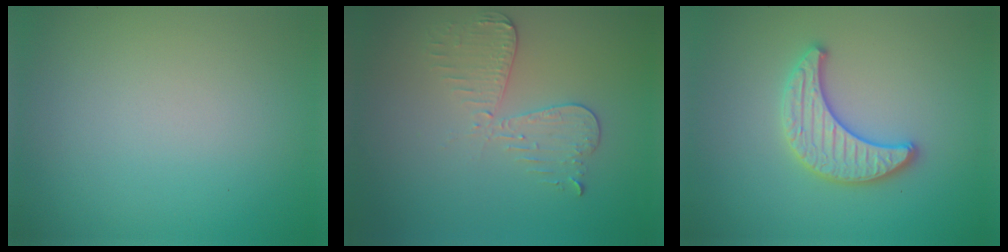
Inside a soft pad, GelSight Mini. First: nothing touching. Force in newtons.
{"total": 3.0, "press": 2.7, "slide": 1.2}
{"total": 3.3, "press": 3.3, "slide": 0.4}